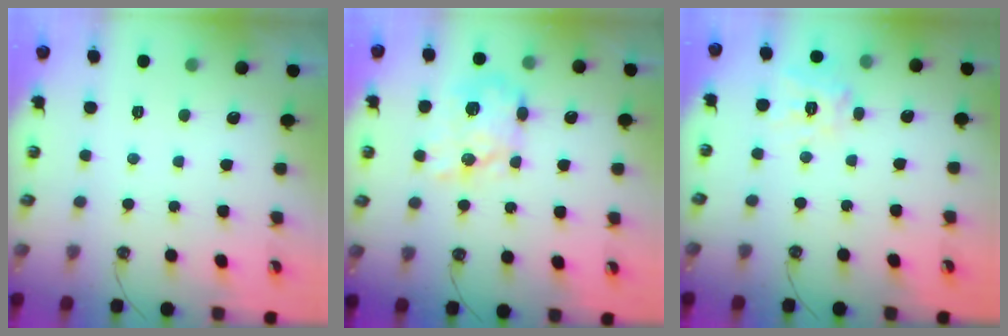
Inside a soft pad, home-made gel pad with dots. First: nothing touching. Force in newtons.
{"total": 14.5, "press": 14.5, "slide": 0.1}
{"total": 11.8, "press": 11.7, "slide": 1.2}